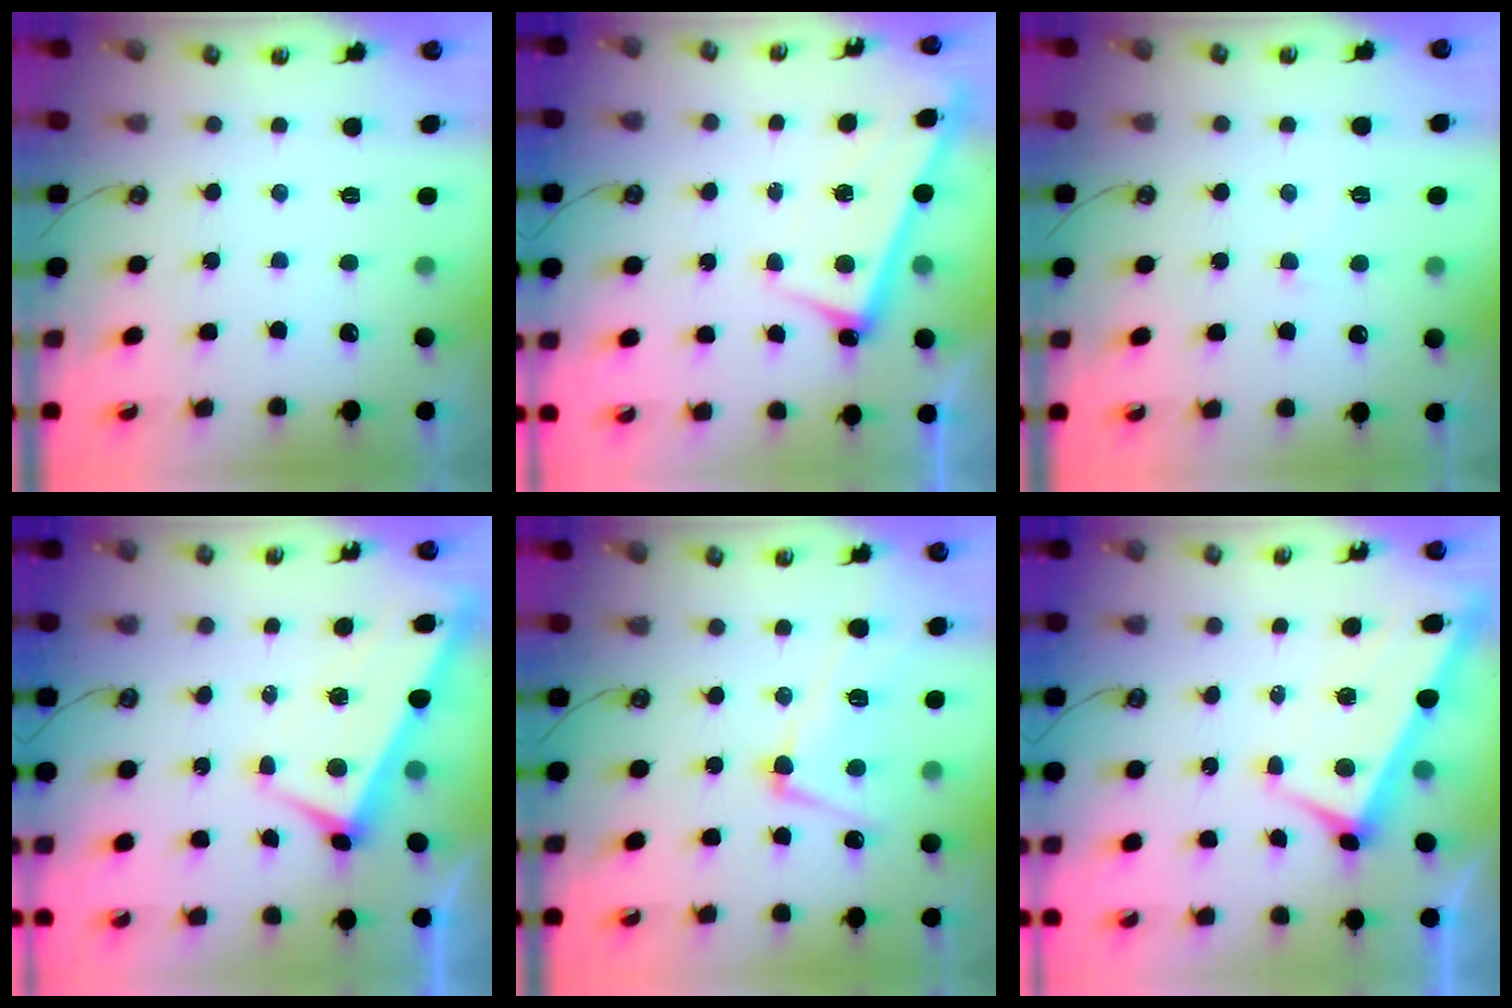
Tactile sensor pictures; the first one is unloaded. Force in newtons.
{"total": 2.8, "press": 2.7, "slide": 0.4}
{"total": 2.7, "press": 2.7, "slide": 0.5}
{"total": 2.5, "press": 2.3, "slide": 0.9}
{"total": 4.9, "press": 4.8, "slide": 1.0}
{"total": 2.7, "press": 2.5, "slide": 0.9}